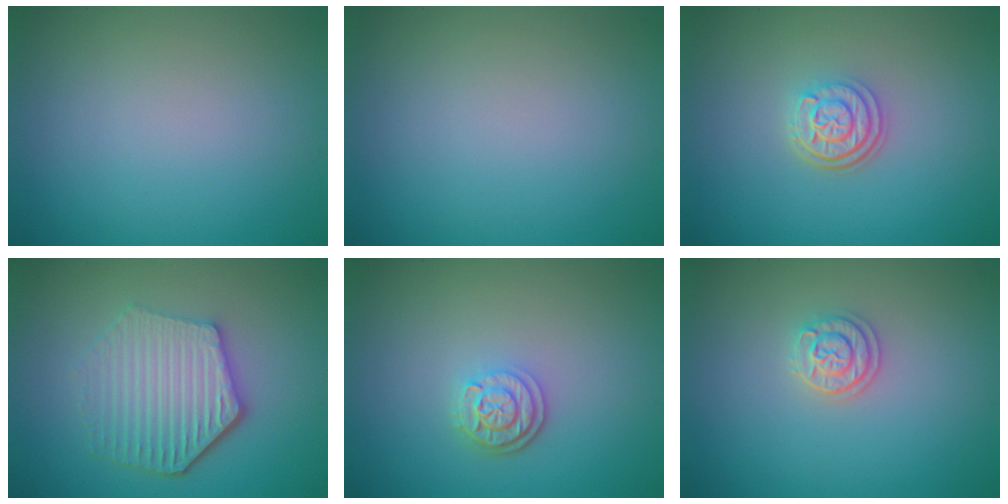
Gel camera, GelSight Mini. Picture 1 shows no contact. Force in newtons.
{"total": 0.0}
{"total": 3.0, "press": 2.4, "slide": 1.8}
{"total": 5.7, "press": 4.4, "slide": 3.6}
{"total": 2.5, "press": 2.1, "slide": 1.4}
{"total": 2.1, "press": 2.0, "slide": 0.6}